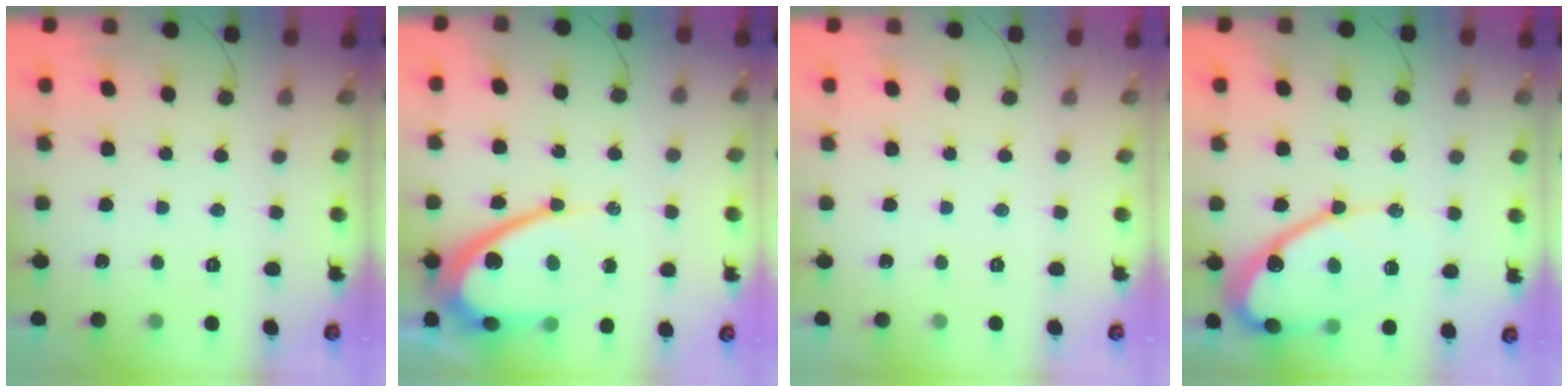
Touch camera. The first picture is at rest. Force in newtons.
{"total": 15.9, "press": 15.9, "slide": 1.2}
{"total": 0.0}
{"total": 15.8, "press": 15.8, "slide": 1.2}